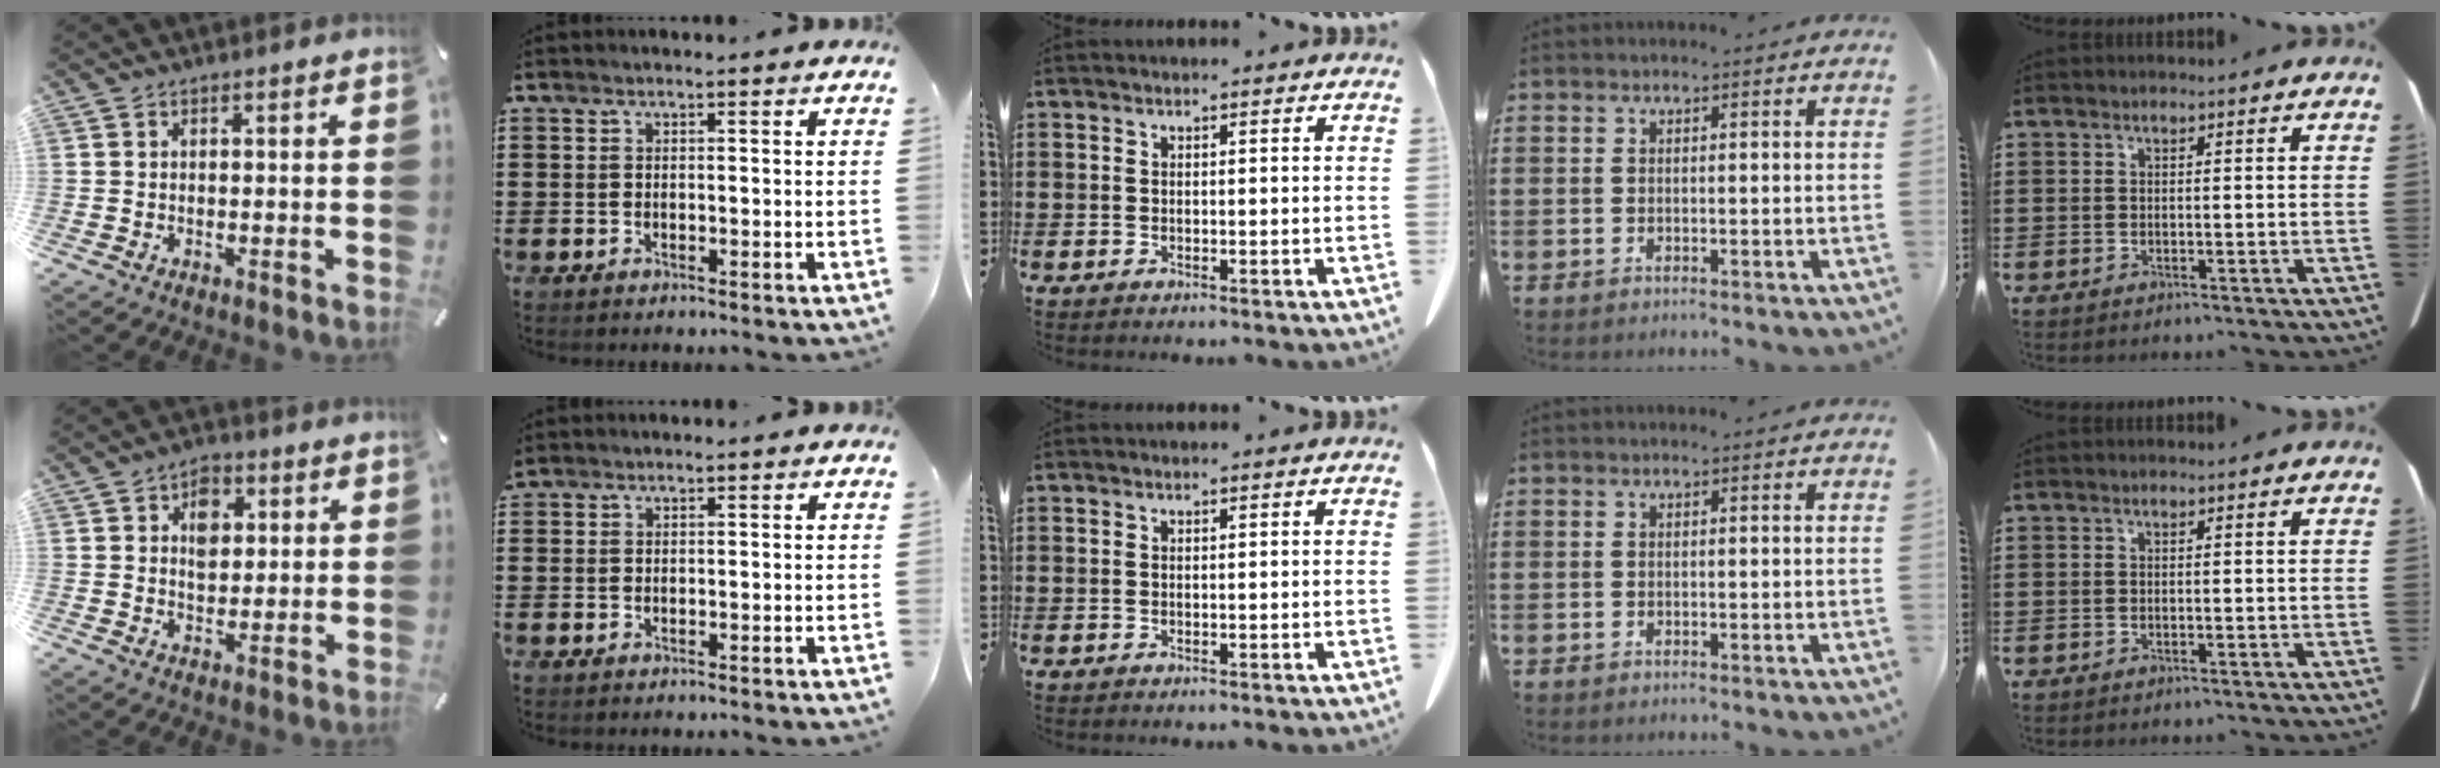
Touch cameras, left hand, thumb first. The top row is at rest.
{"thumb": {"total": 6.6, "force": [1.9, 5.2, 3.7], "torque": [-0.043, -0.003, 0.028]}, "index": {"total": 0.8, "force": [0.7, 0.3, 0.1], "torque": [-0.005, 0.001, 0.015]}}